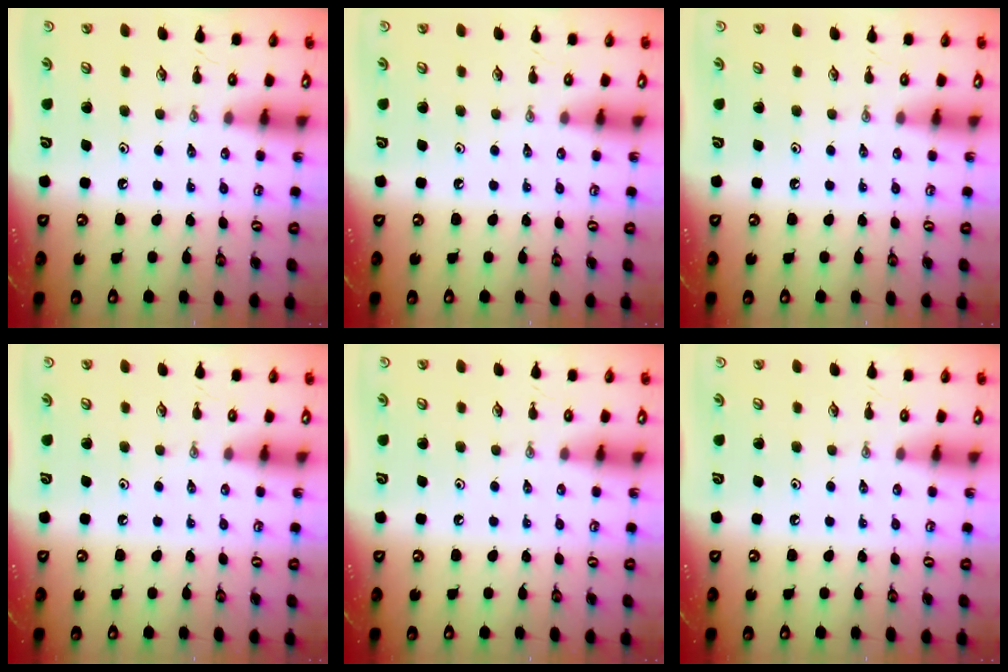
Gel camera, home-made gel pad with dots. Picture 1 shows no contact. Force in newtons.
{"total": 0.0}
{"total": 0.0}
{"total": 0.0}
{"total": 0.0}
{"total": 0.0}